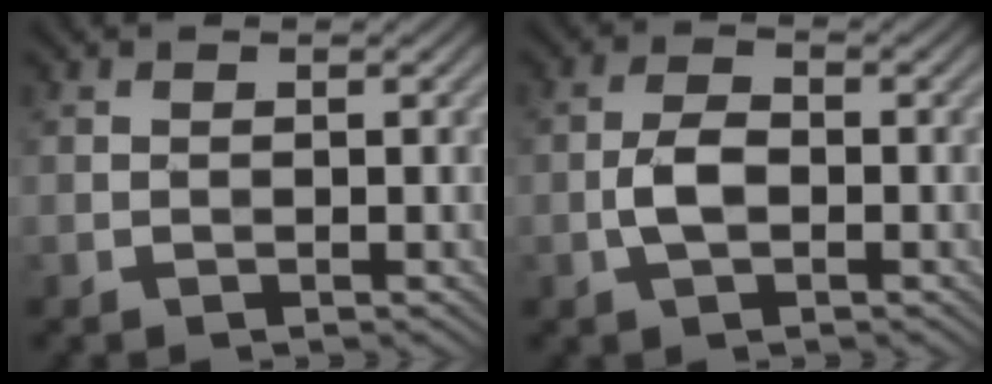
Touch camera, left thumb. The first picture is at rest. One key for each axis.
{"total": 3.6, "fx": -0.8, "fy": 2.0, "fz": 2.9, "tx": -0.070, "ty": 0.003, "tz": -0.017}